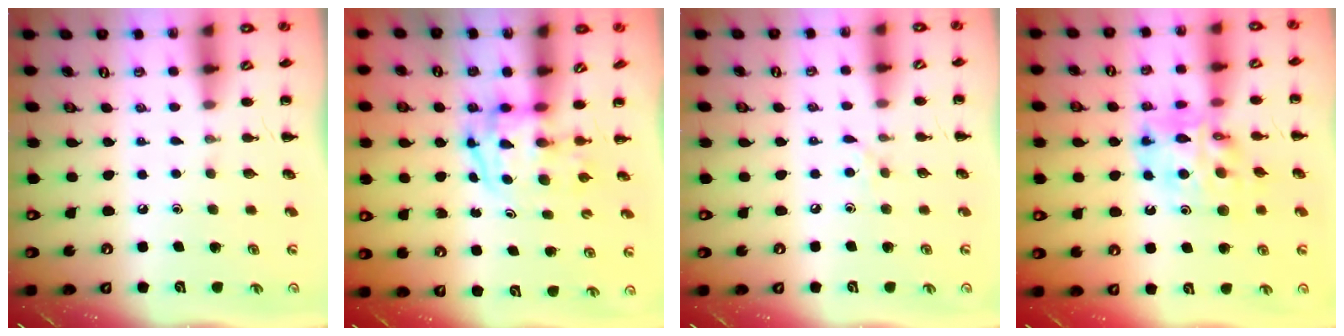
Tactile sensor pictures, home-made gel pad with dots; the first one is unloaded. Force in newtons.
{"total": 4.0, "press": 3.9, "slide": 0.6}
{"total": 4.7, "press": 4.3, "slide": 1.8}
{"total": 12.0, "press": 11.6, "slide": 3.2}